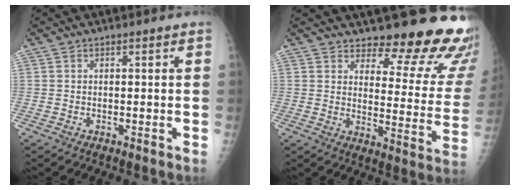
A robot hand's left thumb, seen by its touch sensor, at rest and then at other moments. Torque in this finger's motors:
{"motor_torque": [0.35, 0.17, -0.20, -0.46, 0.07]}